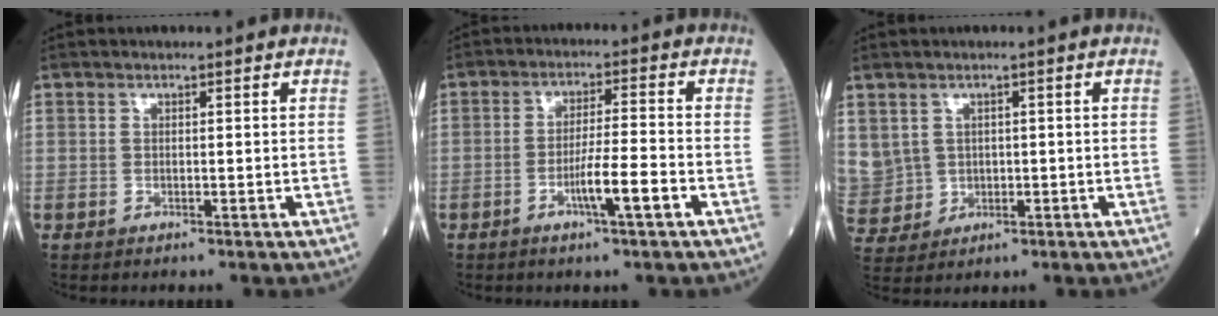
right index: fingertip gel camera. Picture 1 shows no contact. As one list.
[{"total": 6.0, "force": [-2.6, -0.2, 5.4], "torque": [-0.095, -0.004, -0.048]}, {"total": 11.0, "force": [1.6, 10.3, 3.4], "torque": [-0.137, 0.029, 0.055]}]